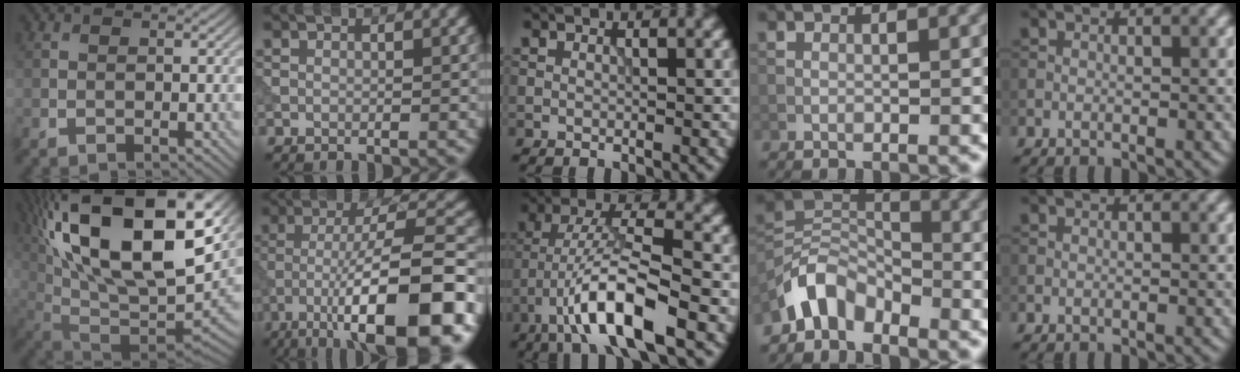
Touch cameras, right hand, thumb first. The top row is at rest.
{"thumb": {"total": 21.1, "force": [8.4, 10.1, 16.5], "torque": [-0.320, 0.015, 0.159]}, "index": {"total": 14.6, "force": [-6.9, 3.8, 12.3], "torque": [-0.194, 0.007, -0.105]}, "middle": {"total": 9.0, "force": [-4.7, 1.8, 7.4], "torque": [-0.128, 0.014, -0.090]}, "ring": {"total": 4.6, "force": [-3.6, 2.3, 1.7], "torque": [-0.026, 0.009, -0.082]}}